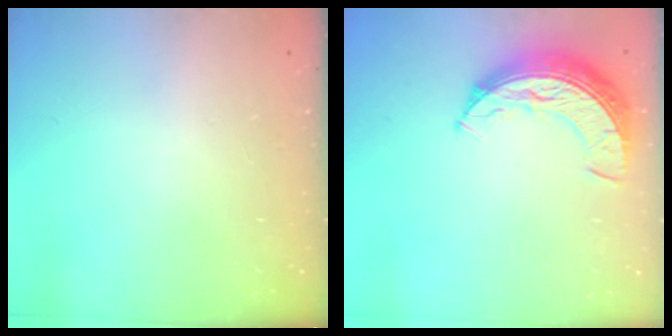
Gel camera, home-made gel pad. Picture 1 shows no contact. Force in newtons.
{"total": 10.5, "press": 10.5, "slide": 0.5}